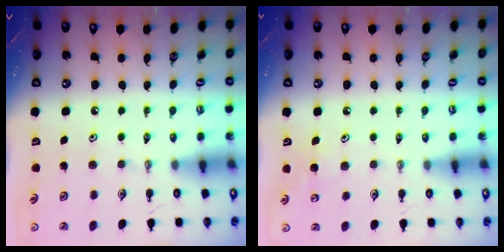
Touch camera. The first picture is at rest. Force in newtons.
{"total": 6.9, "press": 6.8, "slide": 0.6}